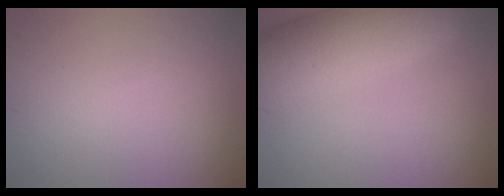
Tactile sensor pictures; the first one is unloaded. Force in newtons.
{"total": 9.1, "press": 9.1, "slide": 0.5}